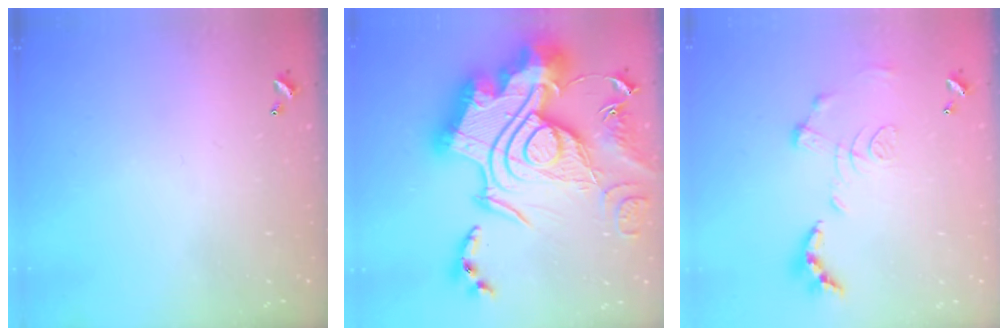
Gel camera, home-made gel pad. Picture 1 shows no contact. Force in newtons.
{"total": 0.7, "press": 0.7, "slide": 0.1}
{"total": 1.2, "press": 0.4, "slide": 1.1}